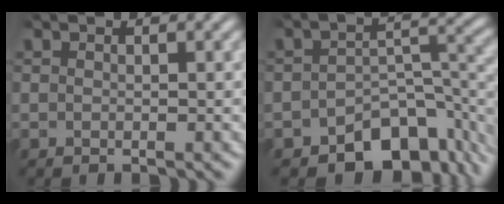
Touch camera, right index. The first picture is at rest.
{"total": 9.8, "force": [-7.2, 4.7, 4.7], "torque": [-0.037, -0.007, -0.111]}